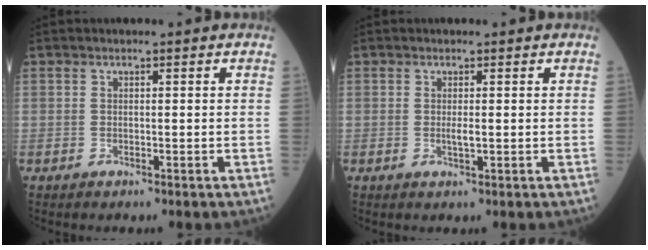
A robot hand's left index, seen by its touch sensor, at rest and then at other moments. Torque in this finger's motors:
{"motor_torque": [0.33, 0.05, 0.03, 0.04]}